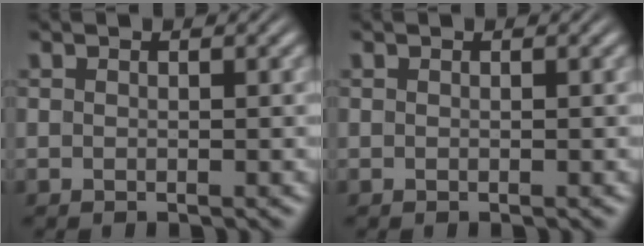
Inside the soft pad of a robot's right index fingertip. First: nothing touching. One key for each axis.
{"total": 0.0}